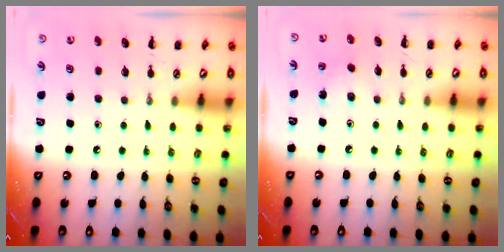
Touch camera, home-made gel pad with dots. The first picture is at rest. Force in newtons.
{"total": 1.5, "press": 1.4, "slide": 0.7}